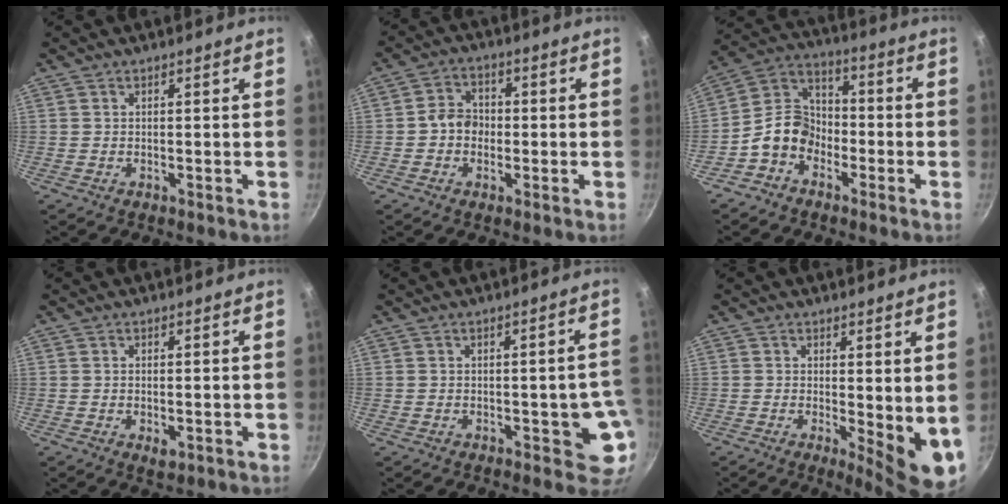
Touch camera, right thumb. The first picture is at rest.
{"total": 5.3, "force": [-0.7, 4.5, 2.8], "torque": [-0.019, 0.015, -0.021]}
{"total": 10.0, "force": [-4.0, 7.7, 5.0], "torque": [-0.062, 0.050, -0.098]}
{"total": 2.2, "force": [-0.5, 1.2, 1.8], "torque": [-0.028, -0.006, -0.005]}
{"total": 7.2, "force": [-1.6, 3.4, 6.2], "torque": [-0.032, 0.013, -0.016]}
{"total": 8.0, "force": [0.1, 2.8, 7.5], "torque": [-0.090, -0.019, 0.006]}